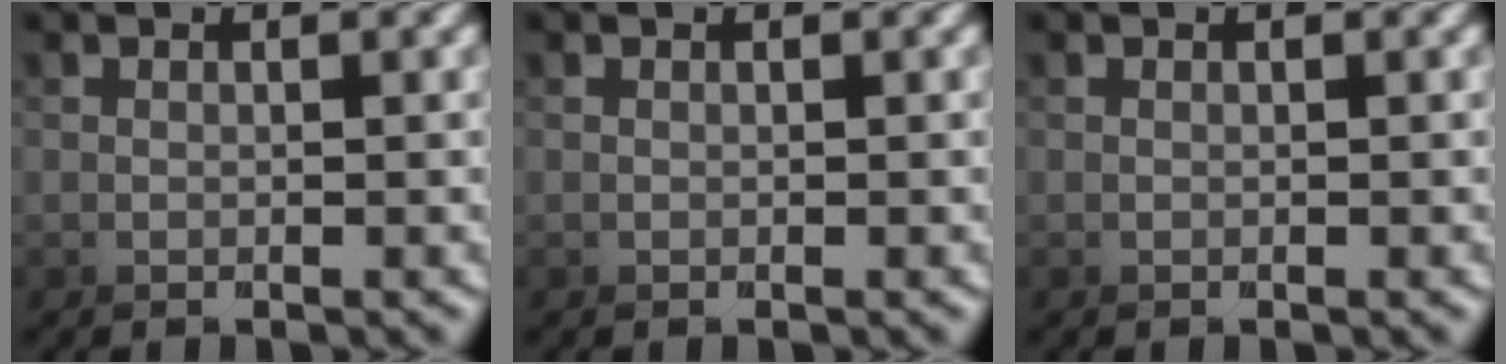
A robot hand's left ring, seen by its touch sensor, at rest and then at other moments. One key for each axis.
{"total": 0.0}
{"total": 0.0}